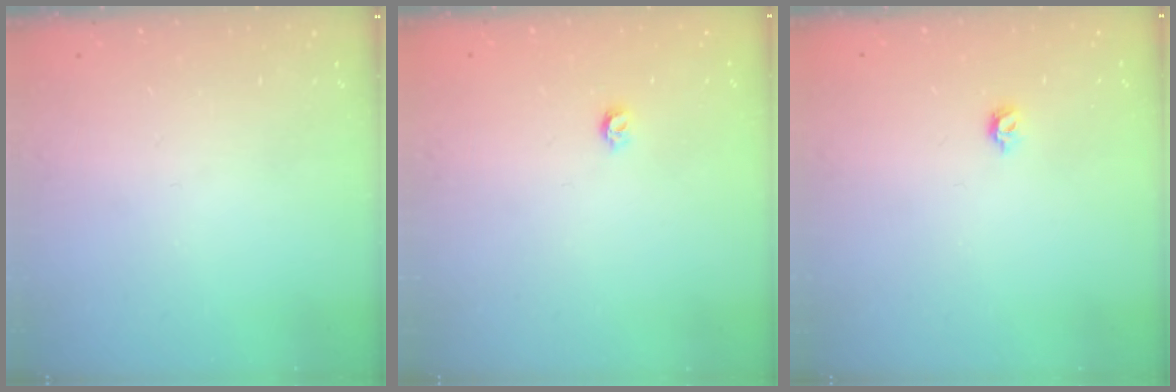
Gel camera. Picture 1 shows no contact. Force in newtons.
{"total": 3.5, "press": 3.5, "slide": 0.3}
{"total": 4.1, "press": 4.0, "slide": 0.8}